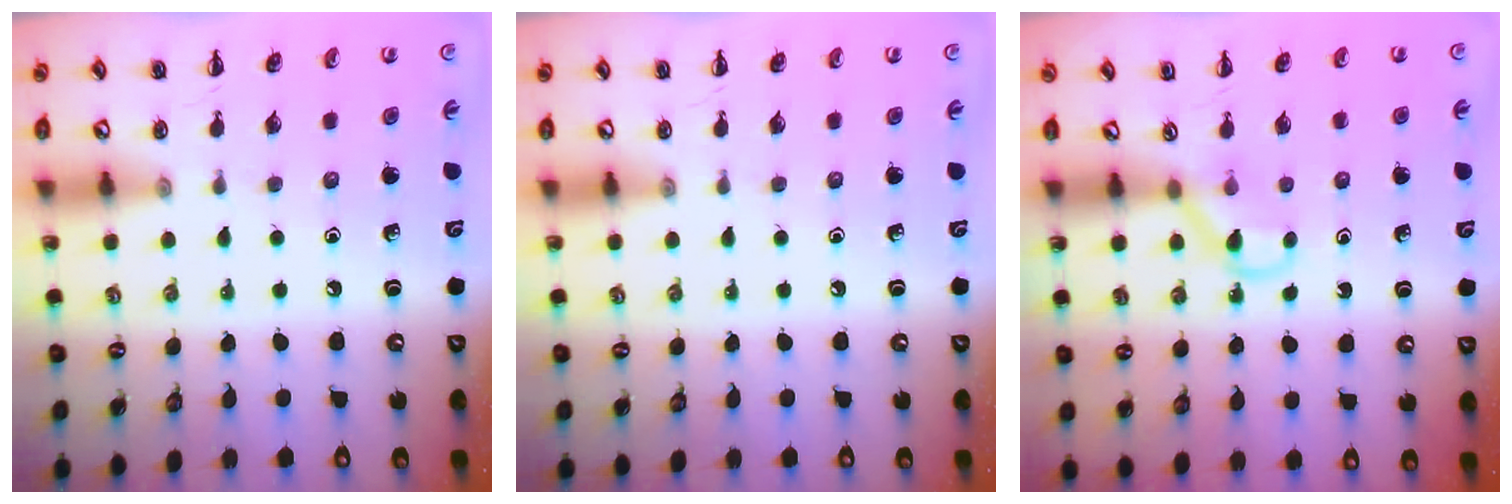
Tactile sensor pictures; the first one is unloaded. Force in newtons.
{"total": 0.0}
{"total": 3.4, "press": 3.1, "slide": 1.3}